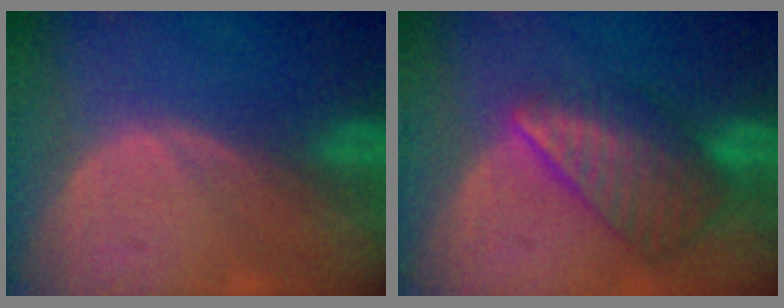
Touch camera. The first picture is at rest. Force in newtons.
{"total": 8.7, "press": 7.6, "slide": 4.2}